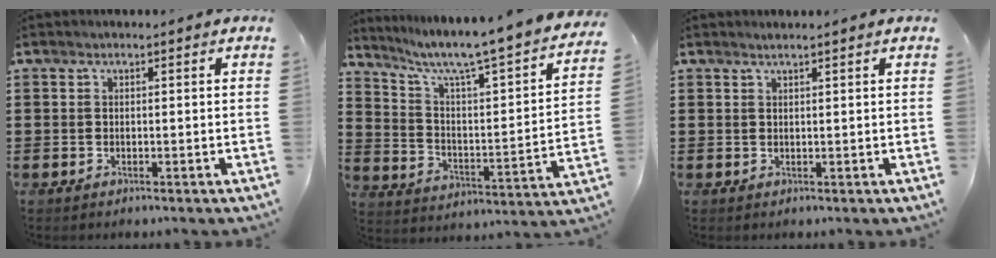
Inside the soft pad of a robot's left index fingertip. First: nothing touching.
{"total": 5.5, "force": [4.5, -0.2, 3.1], "torque": [-0.082, -0.051, 0.064]}
{"total": 0.9, "force": [0.8, -0.1, 0.4], "torque": [-0.007, -0.001, 0.016]}